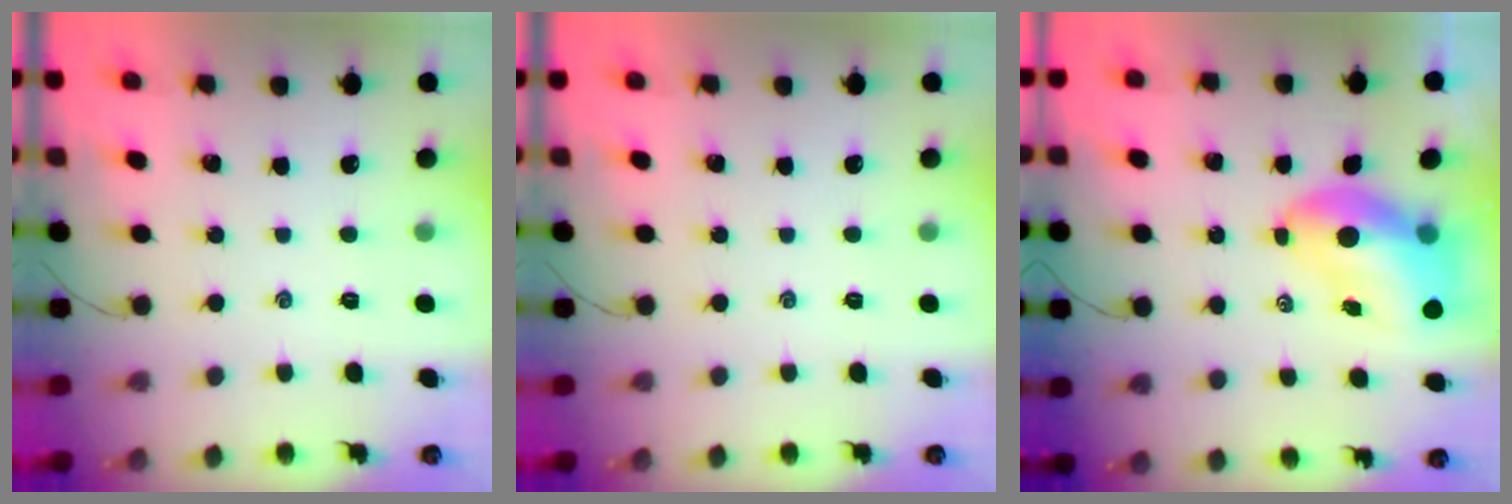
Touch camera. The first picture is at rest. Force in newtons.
{"total": 0.0}
{"total": 9.6, "press": 9.2, "slide": 2.6}